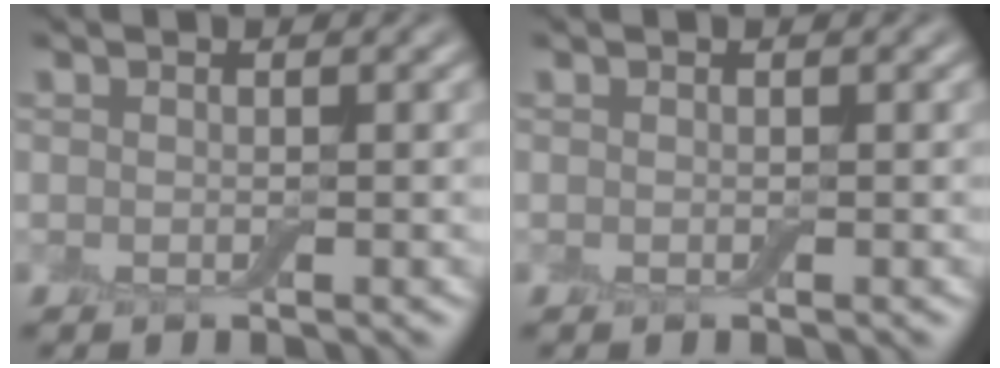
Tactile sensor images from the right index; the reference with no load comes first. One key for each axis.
{"total": 0.0}